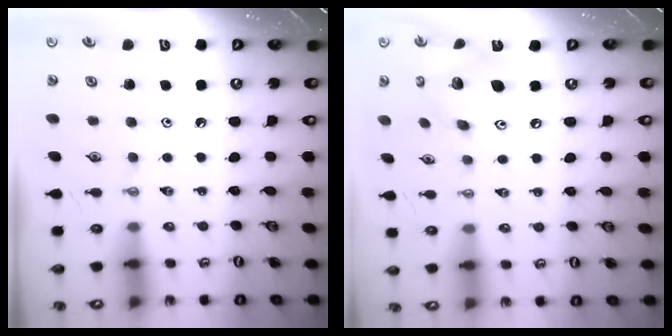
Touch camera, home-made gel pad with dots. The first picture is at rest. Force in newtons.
{"total": 16.8, "press": 16.4, "slide": 3.4}